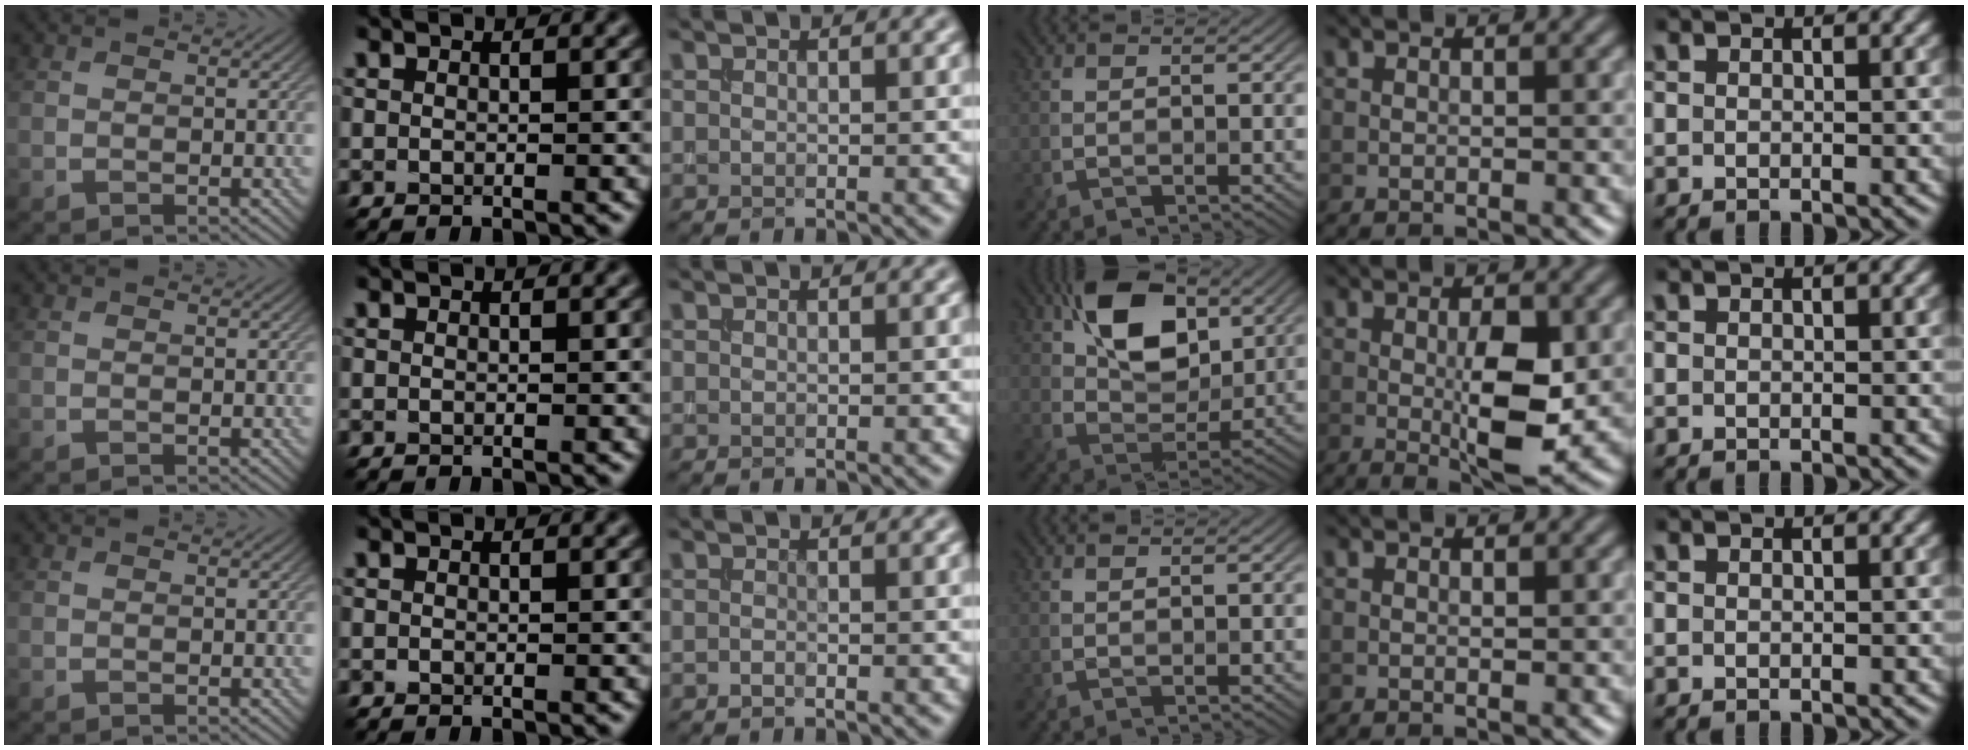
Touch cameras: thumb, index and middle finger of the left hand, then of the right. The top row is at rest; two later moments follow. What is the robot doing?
{"motion": "extract", "object": "drawer"}